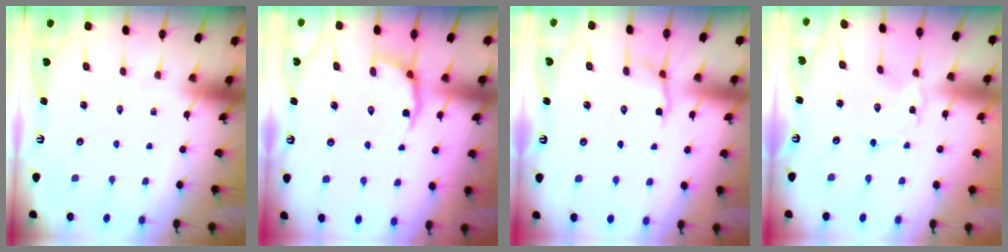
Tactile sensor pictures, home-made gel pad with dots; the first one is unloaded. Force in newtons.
{"total": 3.6, "press": 2.7, "slide": 2.3}
{"total": 6.4, "press": 6.2, "slide": 1.5}
{"total": 0.9, "press": 0.9, "slide": 0.1}